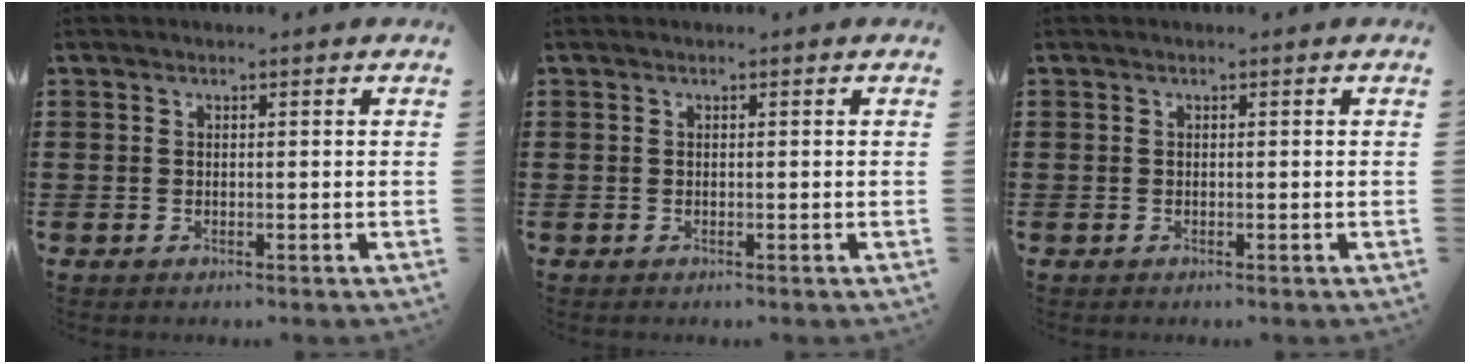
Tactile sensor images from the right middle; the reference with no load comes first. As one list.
[{"total": 0.0}, {"total": 0.0}]